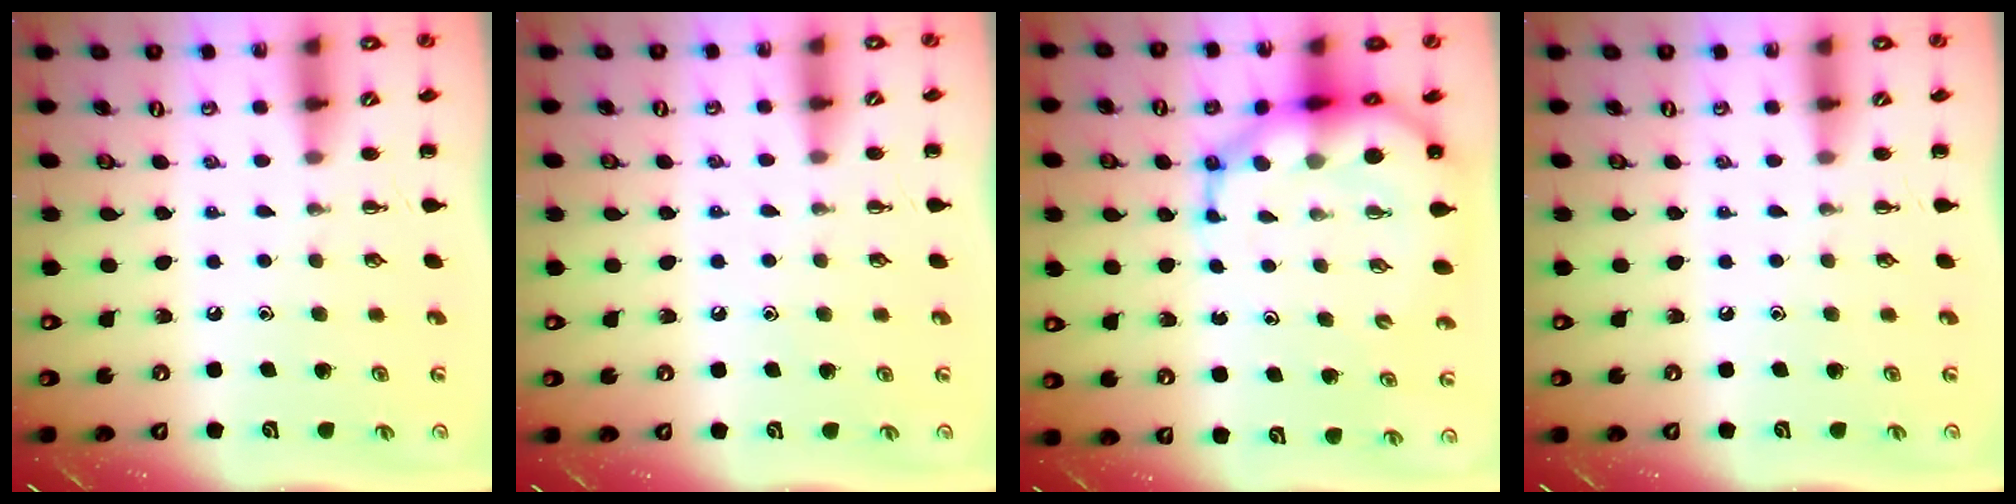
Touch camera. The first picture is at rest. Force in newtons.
{"total": 6.3, "press": 6.0, "slide": 1.8}
{"total": 11.5, "press": 11.0, "slide": 3.3}
{"total": 0.0}